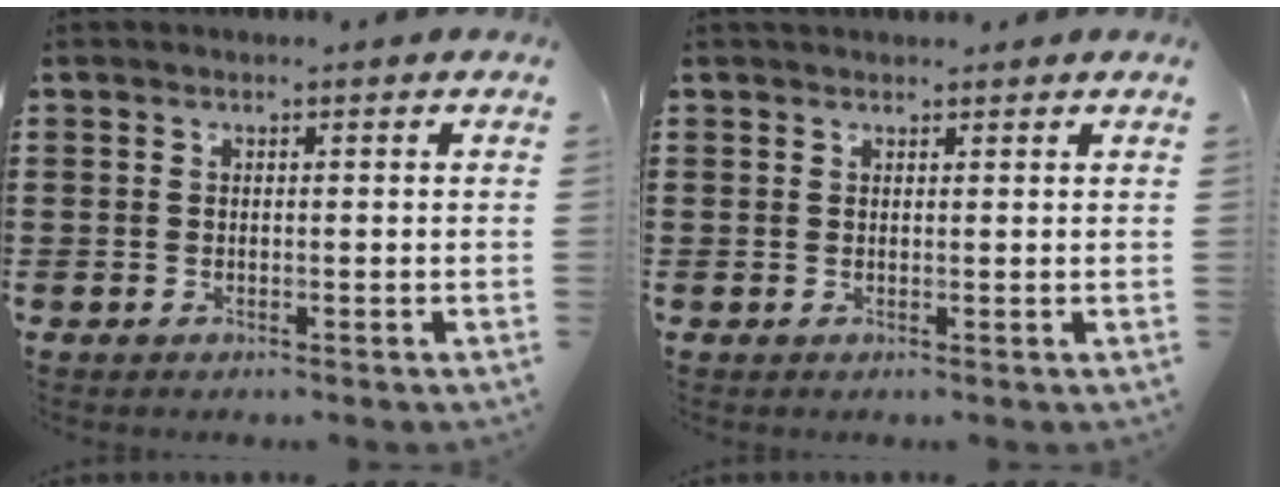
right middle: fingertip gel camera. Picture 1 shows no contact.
{"total": 0.9, "force": [0.9, 0.2, -0.1], "torque": [-0.002, -0.002, 0.018]}